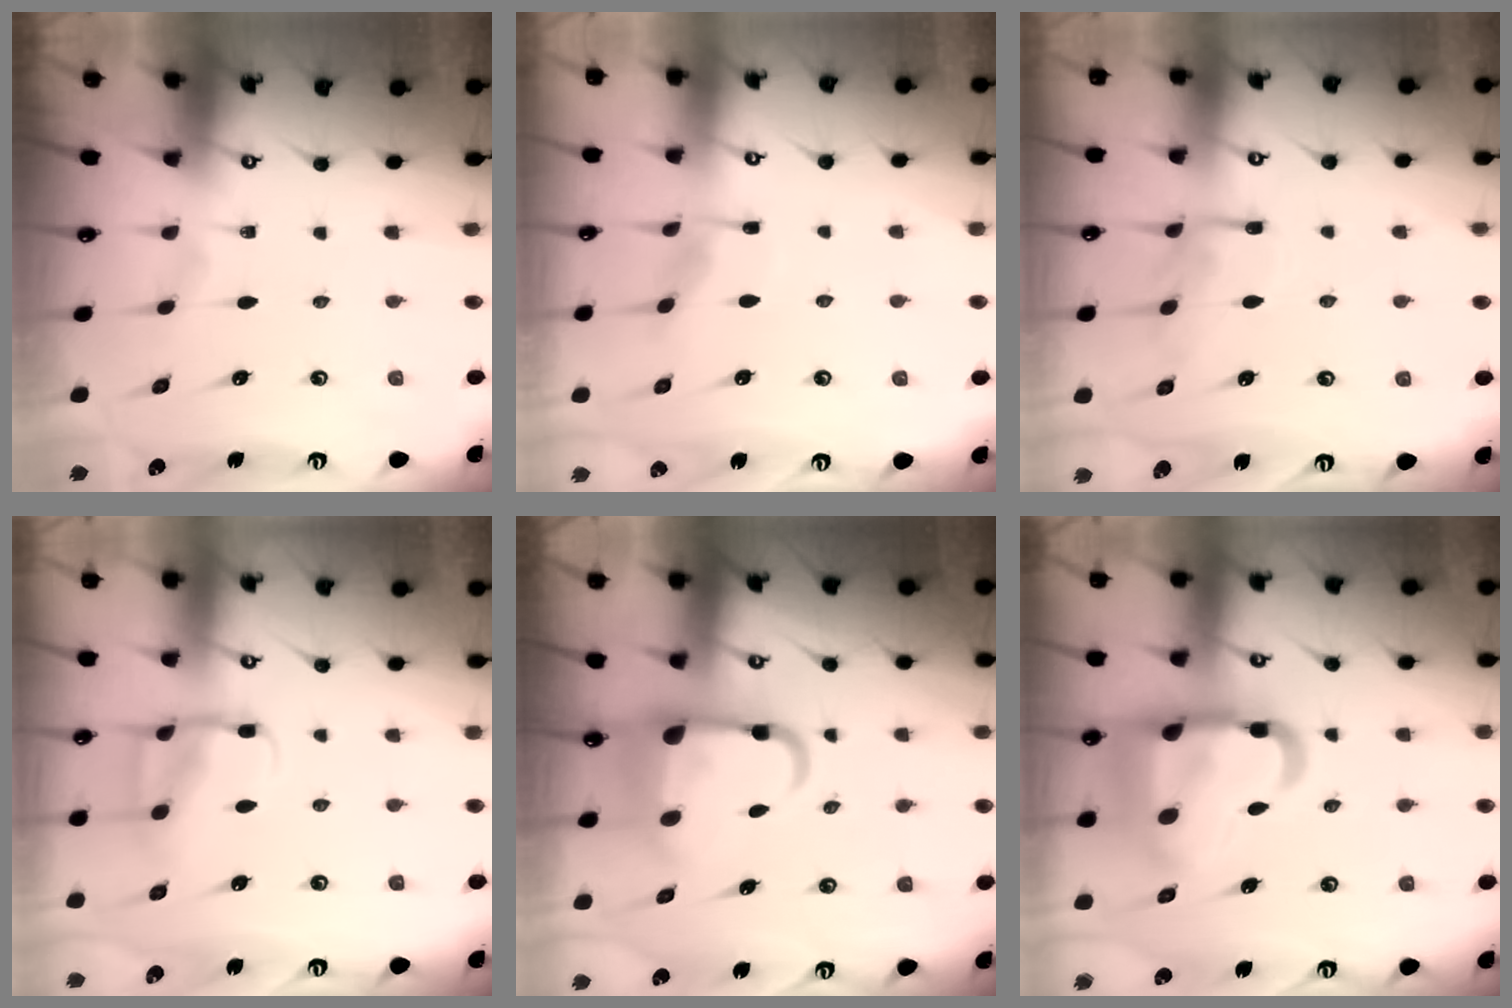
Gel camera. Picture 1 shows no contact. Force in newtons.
{"total": 3.9, "press": 3.8, "slide": 0.5}
{"total": 10.9, "press": 10.8, "slide": 0.8}
{"total": 10.3, "press": 10.3, "slide": 0.9}
{"total": 8.9, "press": 8.5, "slide": 2.5}
{"total": 20.9, "press": 20.8, "slide": 2.2}